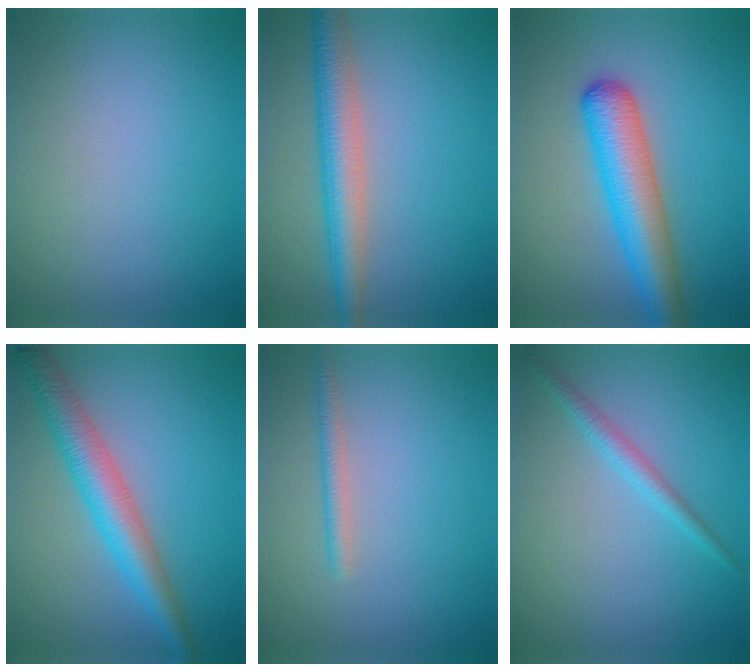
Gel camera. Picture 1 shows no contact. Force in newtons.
{"total": 4.8, "press": 4.8, "slide": 0.1}
{"total": 6.3, "press": 6.3, "slide": 0.2}
{"total": 5.1, "press": 5.1, "slide": 0.1}
{"total": 1.4, "press": 1.4, "slide": 0.2}
{"total": 1.7, "press": 1.7, "slide": 0.1}